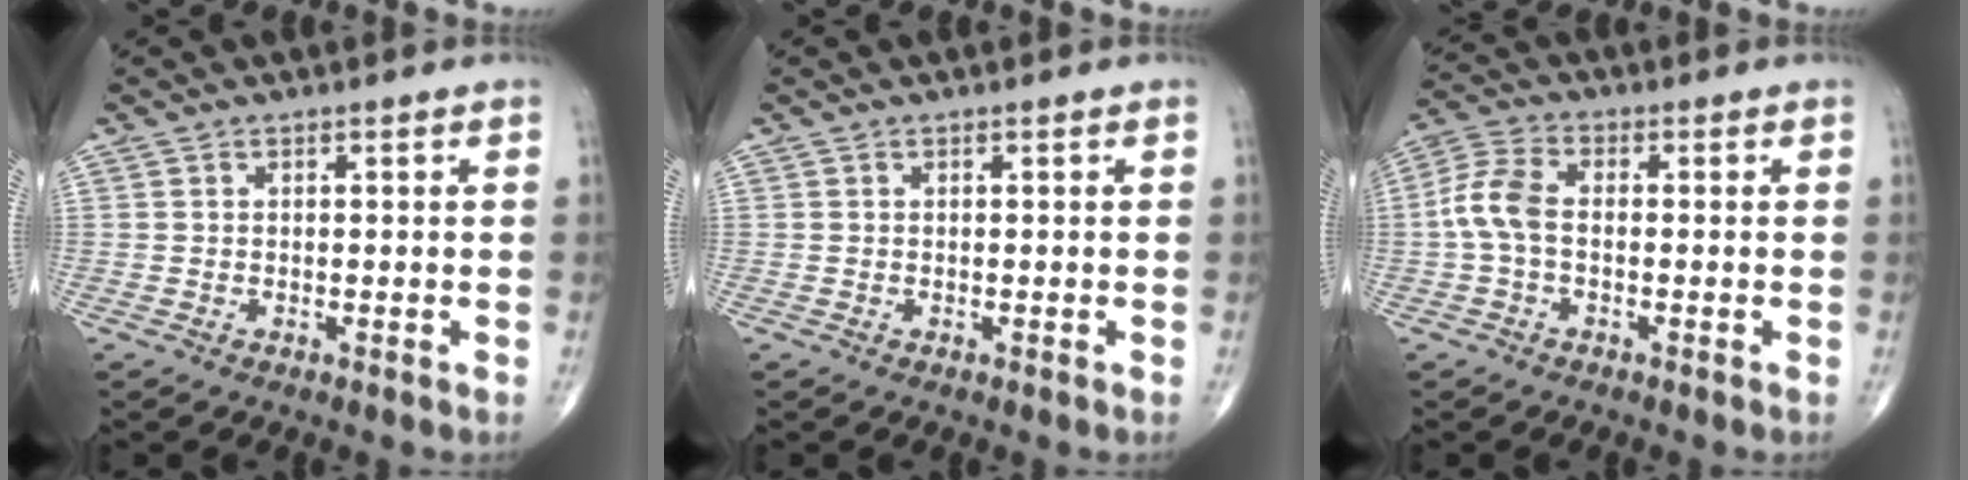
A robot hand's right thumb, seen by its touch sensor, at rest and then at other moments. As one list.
[{"total": 0.0}, {"total": 6.7, "force": [-0.7, 3.9, 5.5], "torque": [-0.124, 0.020, -0.023]}]